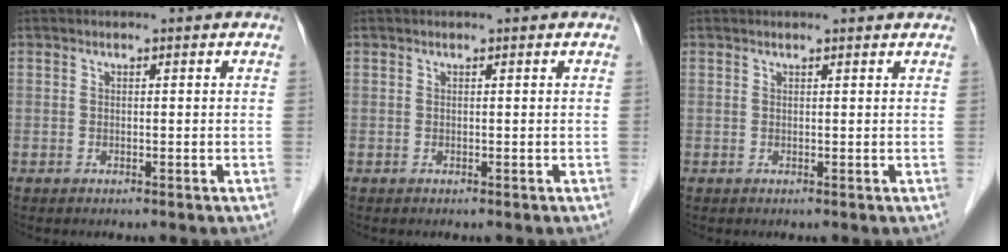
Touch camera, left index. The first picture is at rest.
{"total": 0.0}
{"total": 2.0, "force": [2.0, 0.2, 0.3], "torque": [-0.011, 0.008, 0.021]}